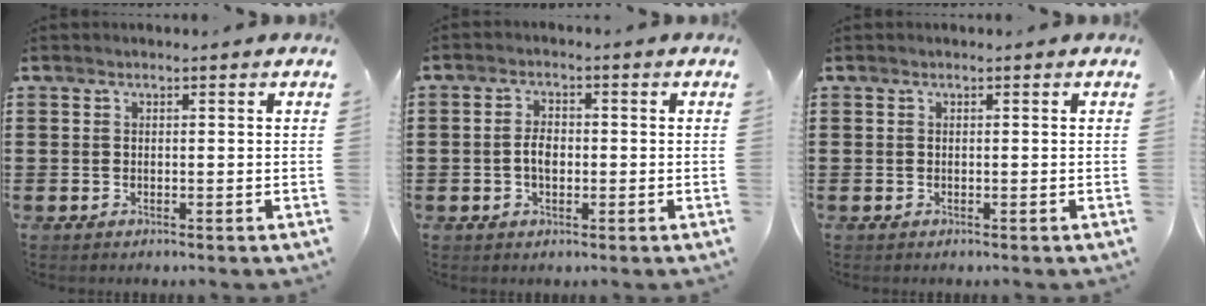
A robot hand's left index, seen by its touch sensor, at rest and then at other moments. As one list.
[{"total": 3.0, "force": [-0.3, 1.6, 2.5], "torque": [-0.055, 0.003, -0.008]}, {"total": 0.0}]